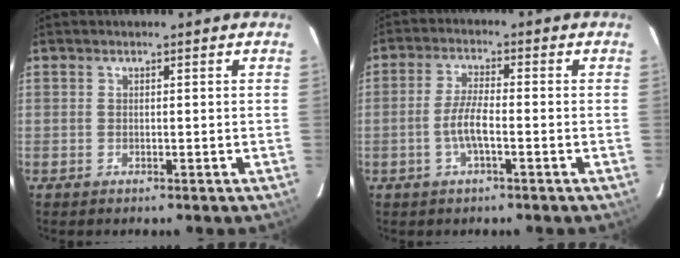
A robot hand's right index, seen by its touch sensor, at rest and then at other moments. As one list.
[{"total": 5.0, "force": [-1.7, 1.0, 4.6], "torque": [-0.096, 0.004, -0.034]}]